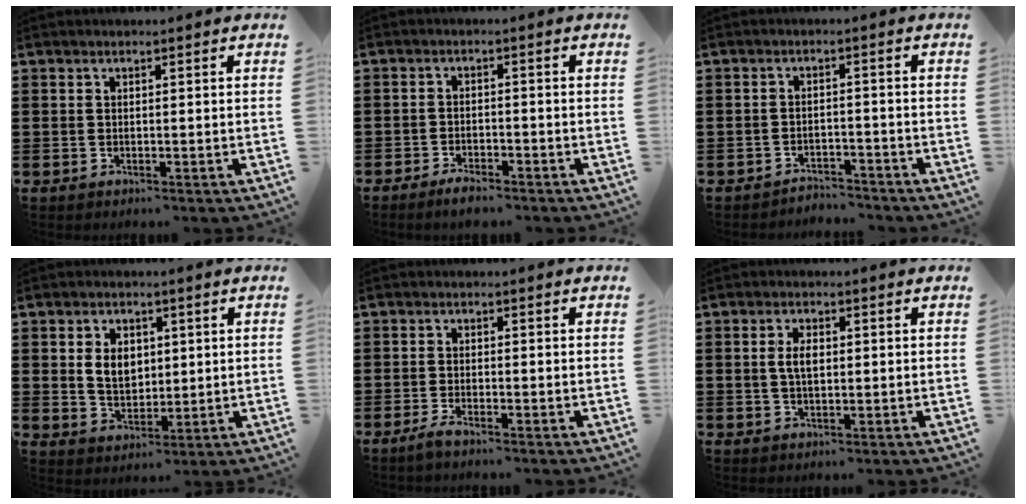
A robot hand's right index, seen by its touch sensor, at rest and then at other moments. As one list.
[{"total": 2.1, "force": [-2.0, 0.3, 0.5], "torque": [-0.015, 0.000, -0.039]}, {"total": 2.8, "force": [-2.8, 0.4, -0.1], "torque": [-0.007, 0.001, -0.061]}, {"total": 5.2, "force": [1.0, 3.8, 3.4], "torque": [-0.070, 0.011, 0.014]}, {"total": 1.5, "force": [-1.1, 0.1, 1.1], "torque": [-0.025, -0.005, -0.022]}, {"total": 3.2, "force": [0.4, 1.5, 2.8], "torque": [-0.058, 0.007, 0.004]}]